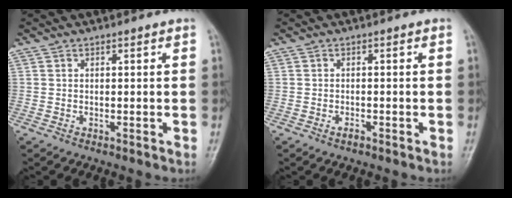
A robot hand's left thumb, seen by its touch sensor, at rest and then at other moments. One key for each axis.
{"total": 1.1, "fx": -0.7, "fy": 0.5, "fz": 0.7, "tx": -0.013, "ty": 0.006, "tz": -0.013}